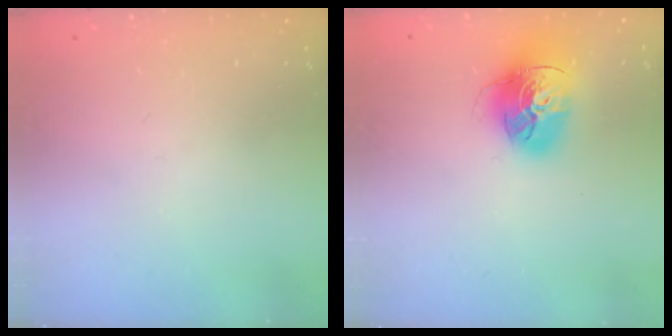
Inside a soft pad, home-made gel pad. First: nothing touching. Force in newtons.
{"total": 17.4, "press": 17.3, "slide": 2.1}